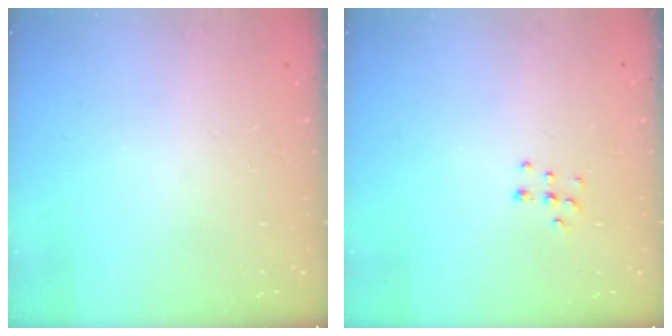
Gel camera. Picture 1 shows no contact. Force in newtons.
{"total": 5.8, "press": 5.8, "slide": 0.4}